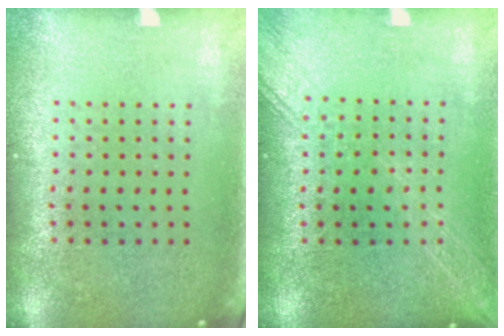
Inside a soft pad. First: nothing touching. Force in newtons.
{"total": 1.7, "press": 1.7, "slide": 0.3}